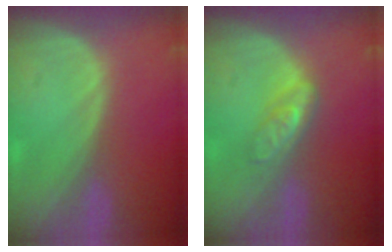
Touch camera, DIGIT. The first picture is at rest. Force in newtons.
{"total": 4.7, "press": 4.2, "slide": 2.2}